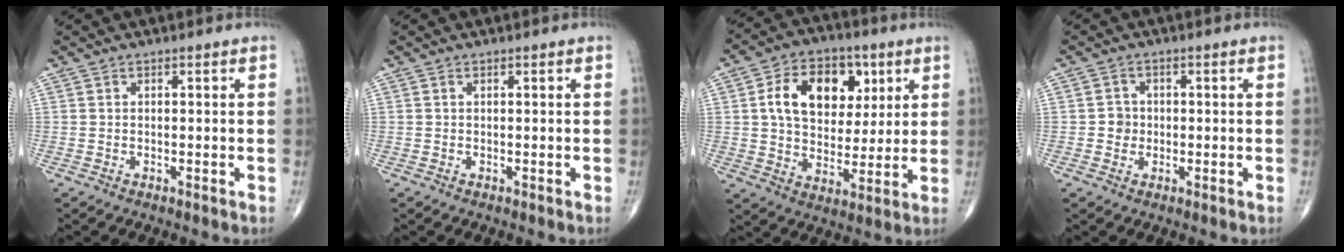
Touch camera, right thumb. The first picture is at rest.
{"total": 0.0}
{"total": 16.0, "force": [4.8, 11.1, 10.5], "torque": [-0.136, -0.003, 0.080]}
{"total": 2.5, "force": [-0.3, 2.4, 0.7], "torque": [0.004, 0.007, -0.008]}